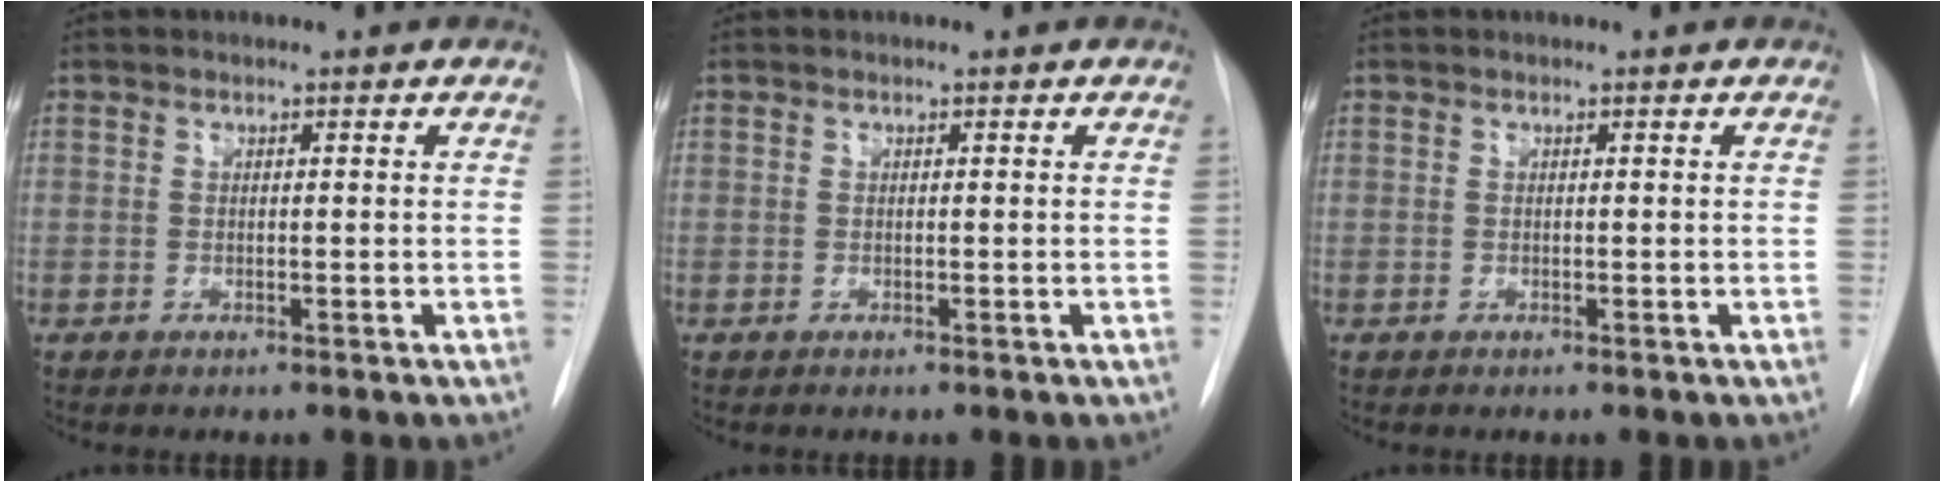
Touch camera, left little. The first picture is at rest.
{"total": 0.0}
{"total": 0.0}